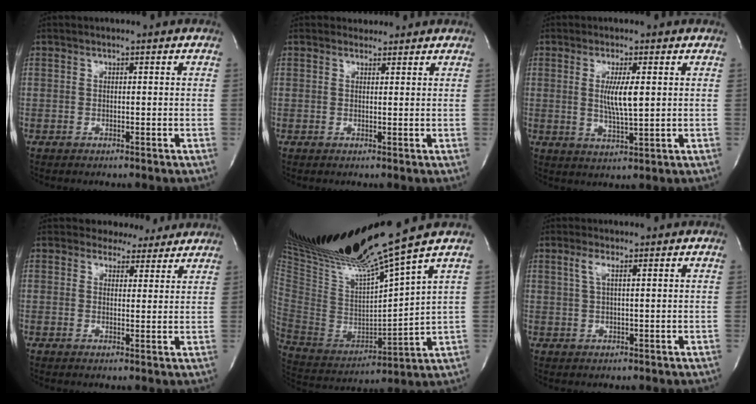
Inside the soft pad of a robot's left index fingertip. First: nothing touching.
{"total": 1.3, "force": [1.1, 0.7, -0.3], "torque": [0.001, 0.002, 0.013]}
{"total": 5.2, "force": [0.6, 0.3, 5.2], "torque": [-0.099, -0.017, 0.013]}
{"total": 4.9, "force": [4.3, 2.3, 0.3], "torque": [0.001, -0.006, 0.043]}
{"total": 19.5, "force": [15.8, -1.8, 11.3], "torque": [-0.207, -0.037, 0.296]}
{"total": 2.0, "force": [0.8, 0.1, 1.9], "torque": [-0.050, 0.000, 0.018]}